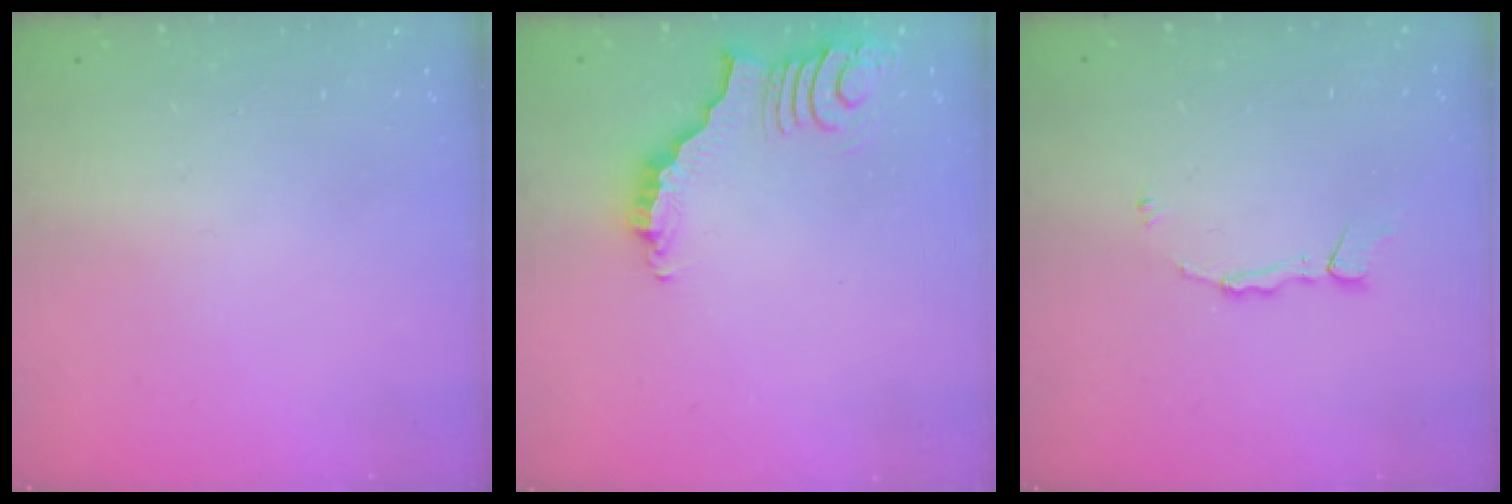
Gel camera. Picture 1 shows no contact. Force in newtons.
{"total": 4.0, "press": 3.9, "slide": 0.6}
{"total": 4.0, "press": 3.9, "slide": 0.5}